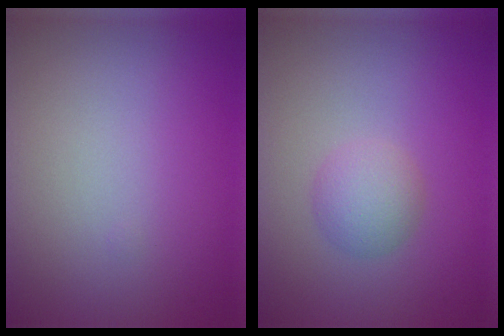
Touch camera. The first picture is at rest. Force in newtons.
{"total": 2.3, "press": 2.3, "slide": 0.1}